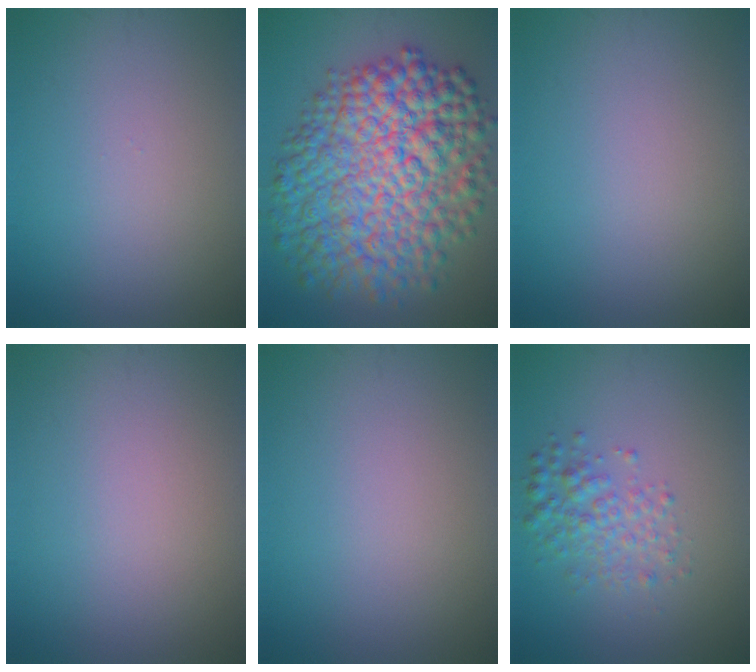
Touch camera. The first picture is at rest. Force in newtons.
{"total": 13.5, "press": 13.5, "slide": 0.1}
{"total": 0.0}
{"total": 0.0}
{"total": 0.0}
{"total": 3.0, "press": 3.0, "slide": 0.1}